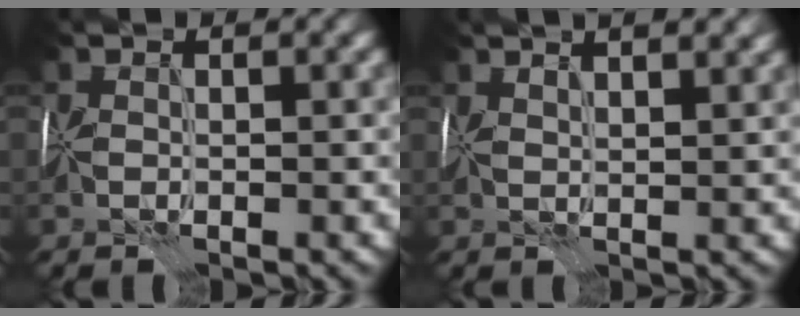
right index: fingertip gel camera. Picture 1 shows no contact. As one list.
[{"total": 6.3, "force": [4.2, 2.4, 4.0], "torque": [-0.056, 0.036, 0.048]}]